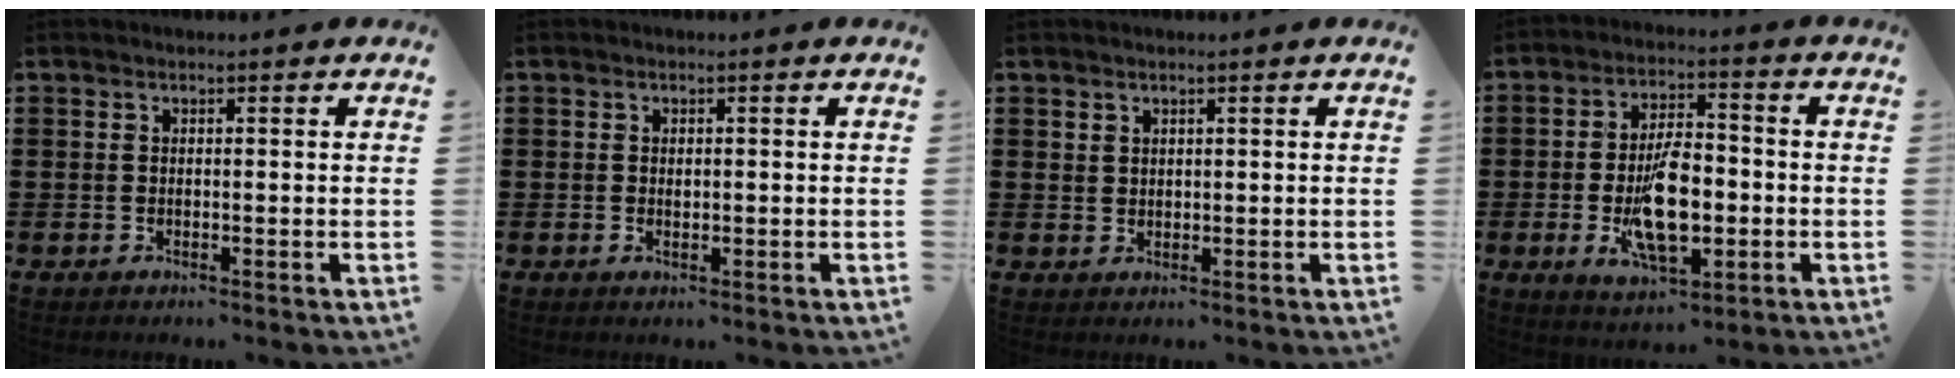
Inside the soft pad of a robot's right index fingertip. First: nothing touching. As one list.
[{"total": 0.8, "force": [0.1, 0.3, 0.8], "torque": [-0.017, -0.001, 0.002]}, {"total": 1.4, "force": [1.1, 0.8, 0.1], "torque": [-0.003, 0.001, 0.023]}, {"total": 11.0, "force": [-2.3, 4.8, 9.6], "torque": [-0.184, -0.010, -0.038]}]